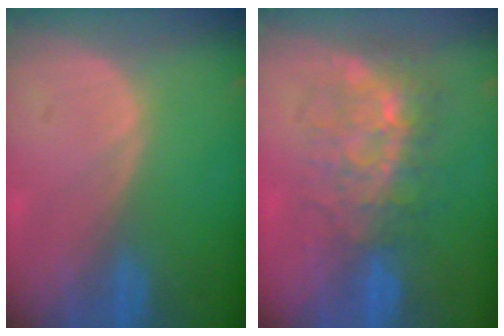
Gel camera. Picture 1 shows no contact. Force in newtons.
{"total": 9.0, "press": 7.6, "slide": 4.7}